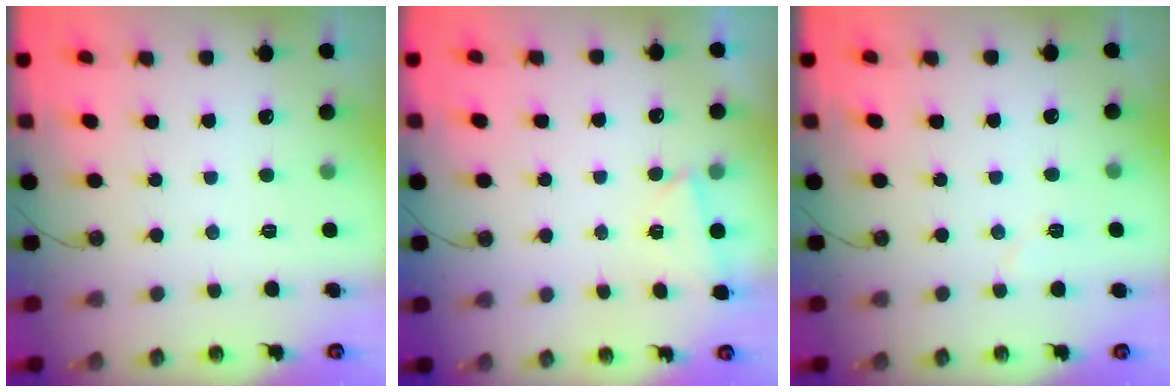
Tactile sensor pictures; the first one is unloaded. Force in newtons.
{"total": 2.5, "press": 1.9, "slide": 1.7}
{"total": 4.2, "press": 4.0, "slide": 1.3}